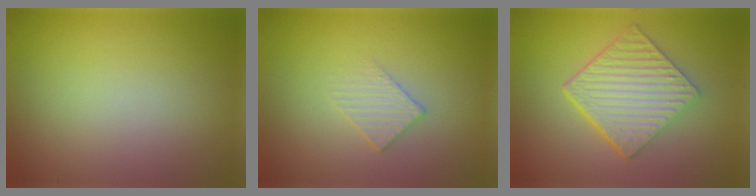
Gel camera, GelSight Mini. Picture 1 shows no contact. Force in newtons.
{"total": 1.9, "press": 1.9, "slide": 0.2}
{"total": 6.4, "press": 4.5, "slide": 4.7}